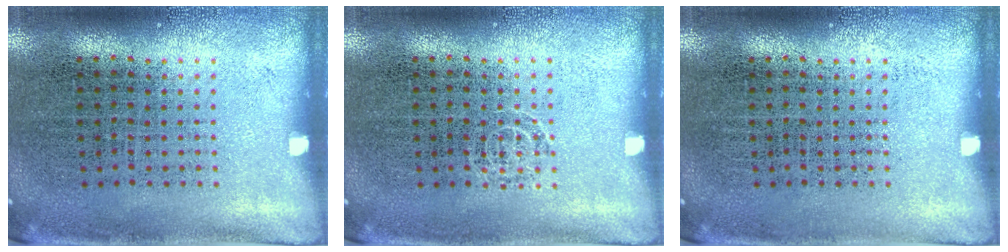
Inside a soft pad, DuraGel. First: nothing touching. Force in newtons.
{"total": 0.7, "press": 0.7, "slide": 0.2}
{"total": 0.0}